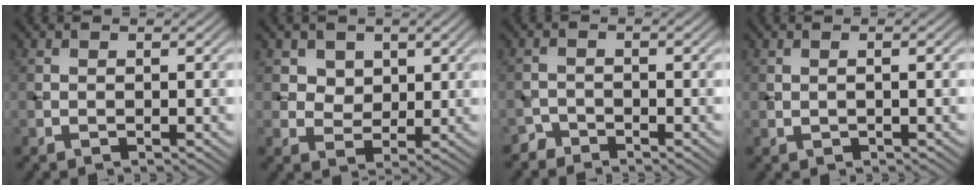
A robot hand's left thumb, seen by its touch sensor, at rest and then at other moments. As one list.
[{"total": 4.1, "force": [2.3, 3.1, 1.5], "torque": [-0.049, -0.019, 0.057]}, {"total": 1.7, "force": [-1.6, 0.5, -0.2], "torque": [0.008, 0.002, -0.037]}, {"total": 1.3, "force": [0.1, 0.2, 1.3], "torque": [-0.023, 0.003, 0.000]}]